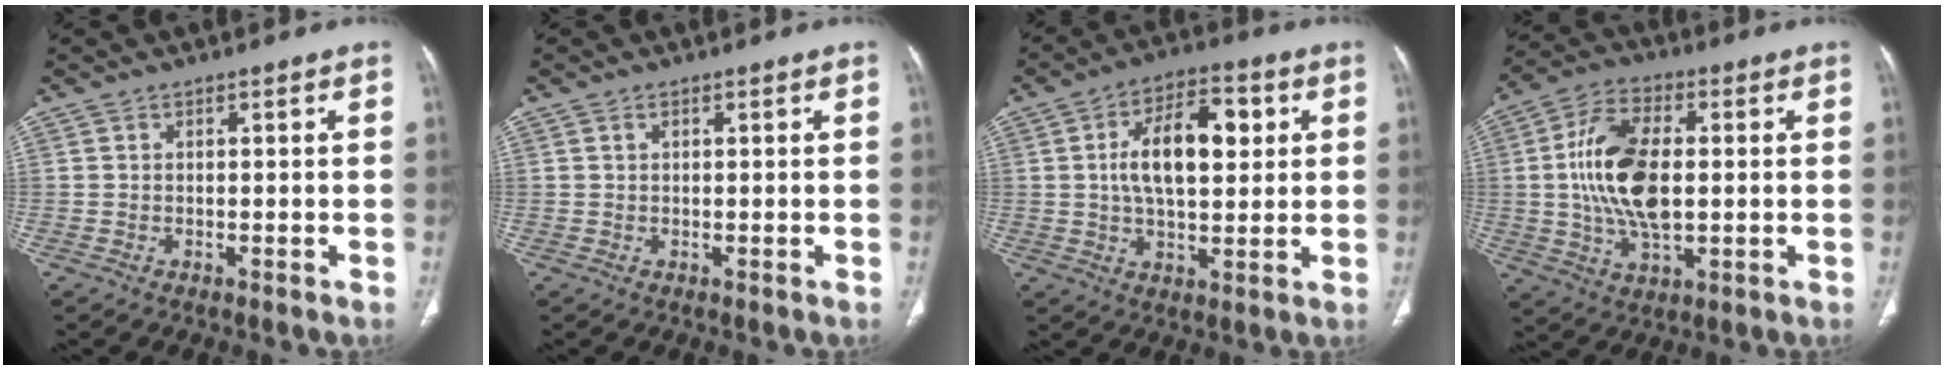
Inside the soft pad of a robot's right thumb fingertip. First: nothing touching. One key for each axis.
{"total": 0.6, "fx": 0.3, "fy": 0.3, "fz": 0.3, "tx": -0.009, "ty": 0.004, "tz": 0.005}
{"total": 13.6, "fx": 2.6, "fy": 7.0, "fz": 11.4, "tx": -0.172, "ty": 0.008, "tz": 0.041}
{"total": 15.4, "fx": 0.7, "fy": 8.1, "fz": 13.0, "tx": -0.248, "ty": 0.008, "tz": 0.013}